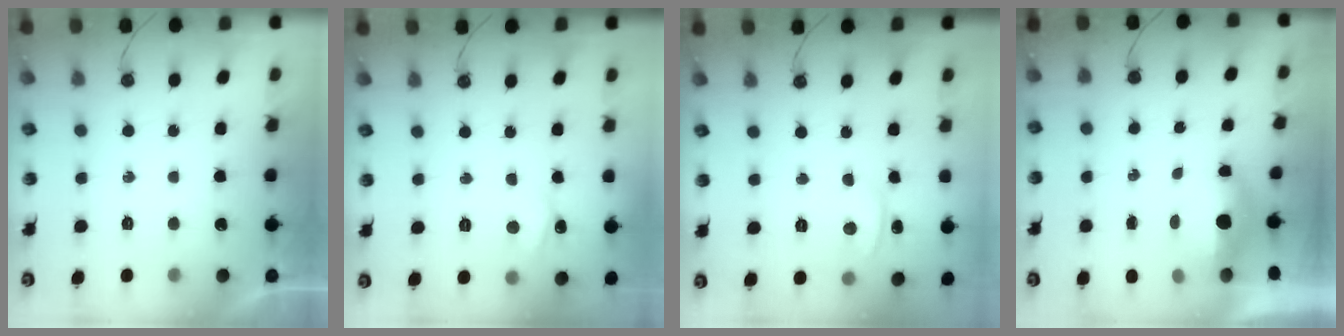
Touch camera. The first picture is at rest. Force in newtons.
{"total": 2.9, "press": 2.8, "slide": 0.3}
{"total": 2.2, "press": 1.7, "slide": 1.5}
{"total": 5.5, "press": 5.4, "slide": 0.7}